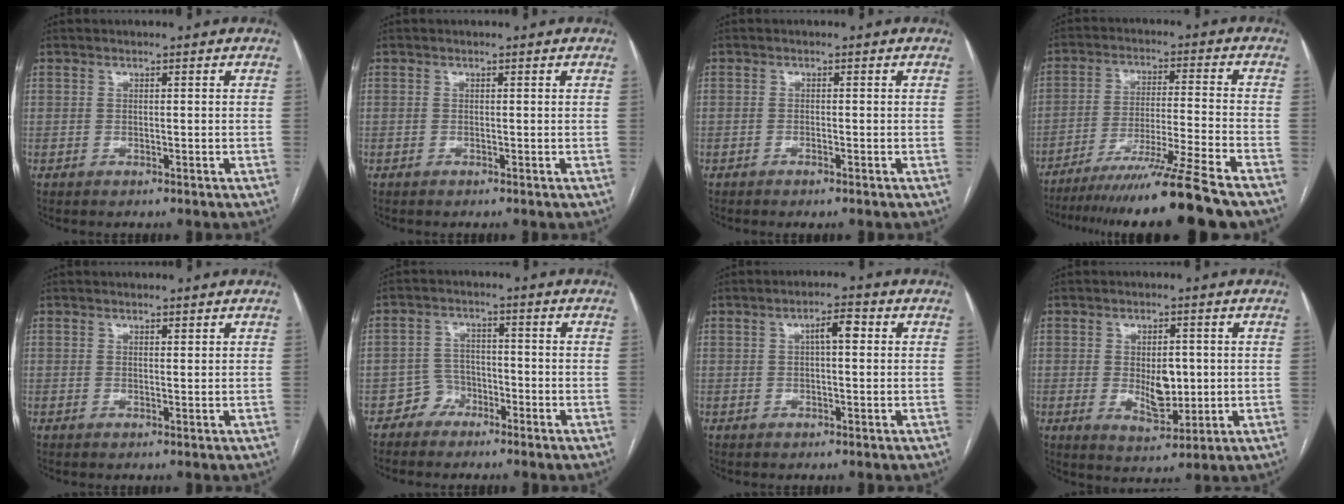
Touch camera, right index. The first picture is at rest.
{"total": 0.0}
{"total": 0.9, "force": [-0.7, 0.0, 0.6], "torque": [-0.013, -0.001, -0.010]}
{"total": 15.8, "force": [-12.9, -2.8, 8.7], "torque": [-0.143, -0.035, -0.208]}
{"total": 0.6, "force": [0.5, 0.1, 0.3], "torque": [-0.007, -0.003, 0.007]}
{"total": 3.5, "force": [-2.3, 2.6, -0.1], "torque": [0.007, 0.014, -0.045]}
{"total": 3.4, "force": [0.8, 0.9, 3.2], "torque": [-0.054, 0.013, 0.011]}
{"total": 6.5, "force": [0.0, 3.1, 5.7], "torque": [-0.093, -0.006, 0.009]}